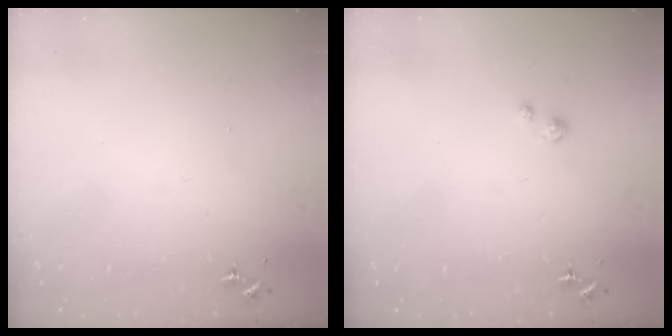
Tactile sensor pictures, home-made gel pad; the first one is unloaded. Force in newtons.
{"total": 2.8, "press": 2.8, "slide": 0.3}